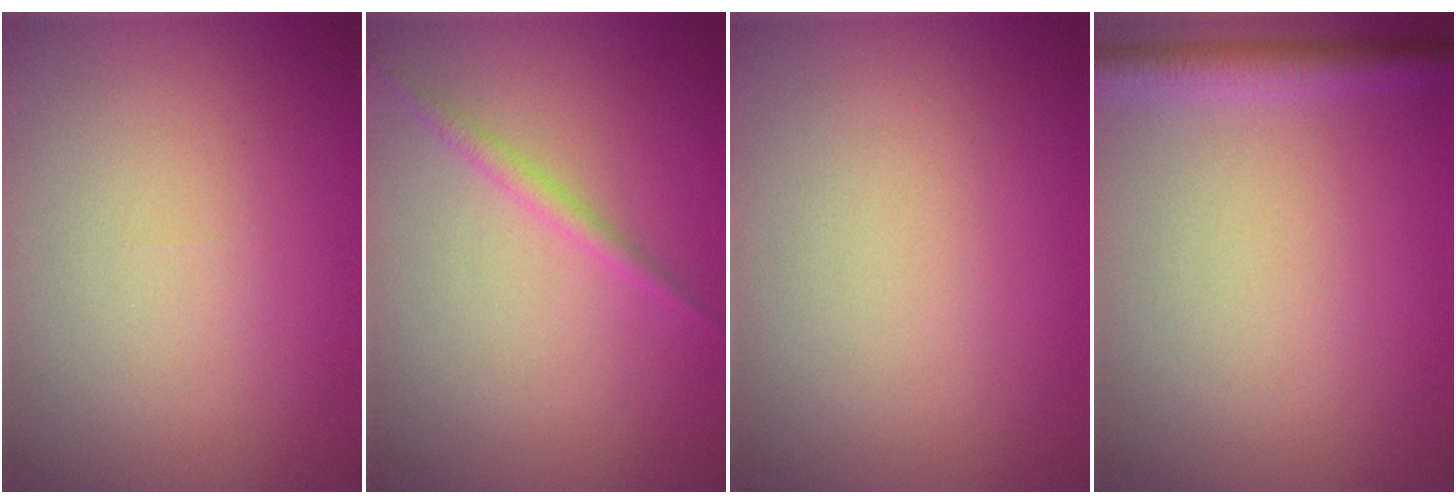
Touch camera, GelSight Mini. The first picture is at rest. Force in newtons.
{"total": 1.3, "press": 1.3, "slide": 0.1}
{"total": 0.0}
{"total": 2.8, "press": 2.8, "slide": 0.2}